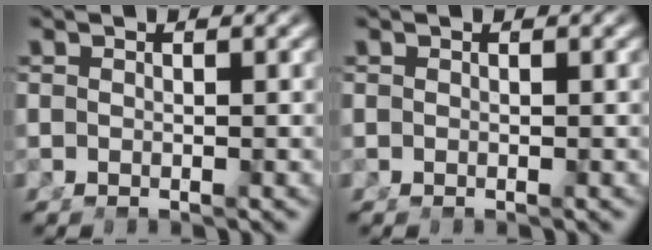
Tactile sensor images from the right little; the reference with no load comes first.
{"total": 0.0}